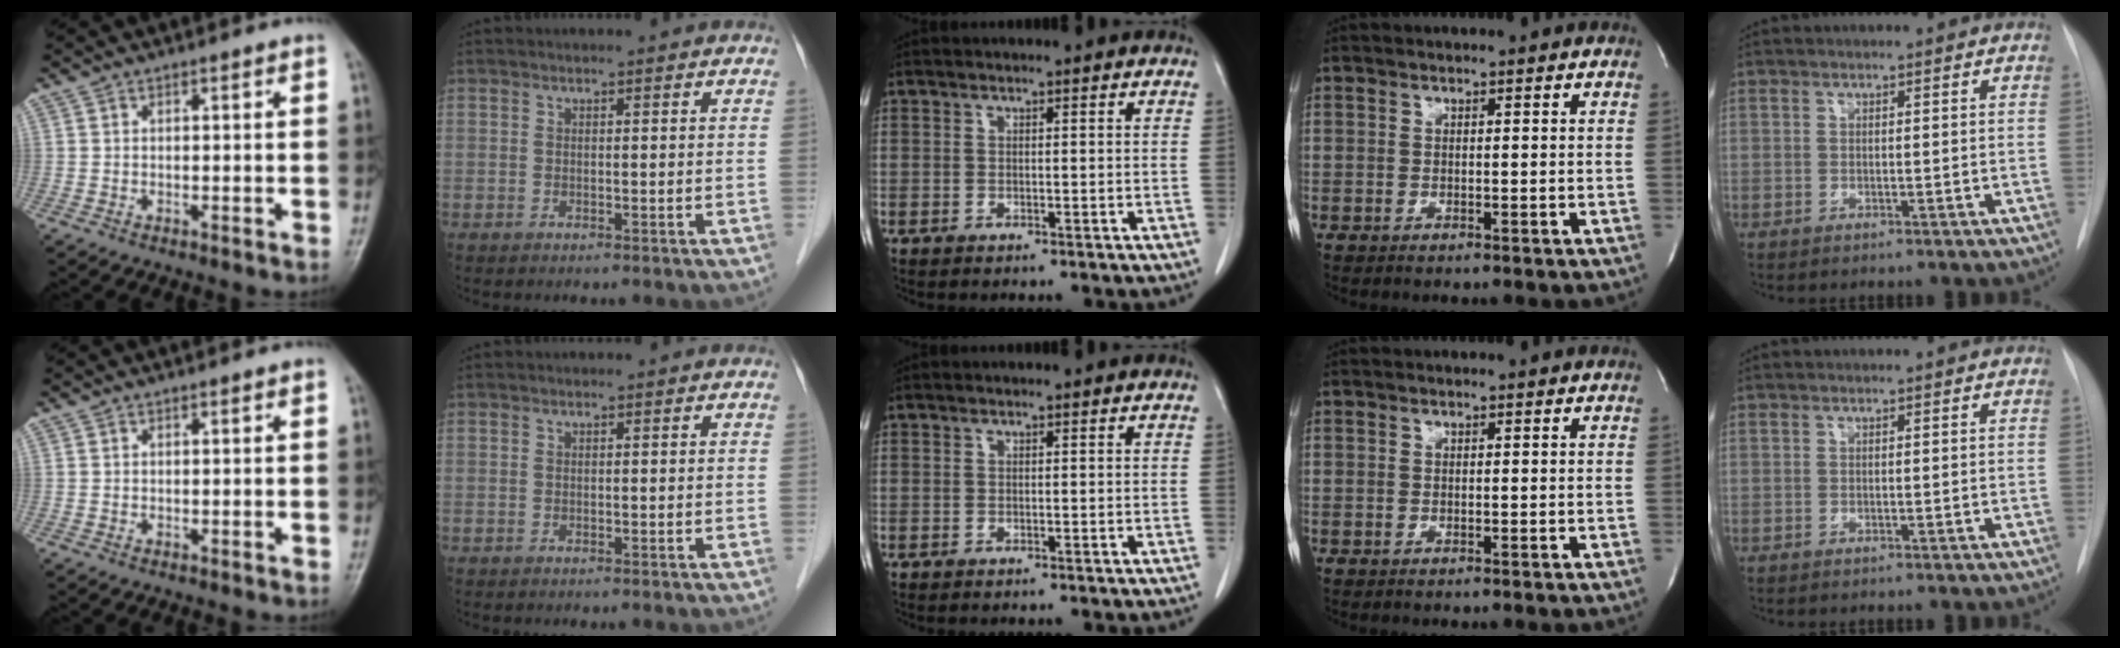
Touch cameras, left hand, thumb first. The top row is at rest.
{}